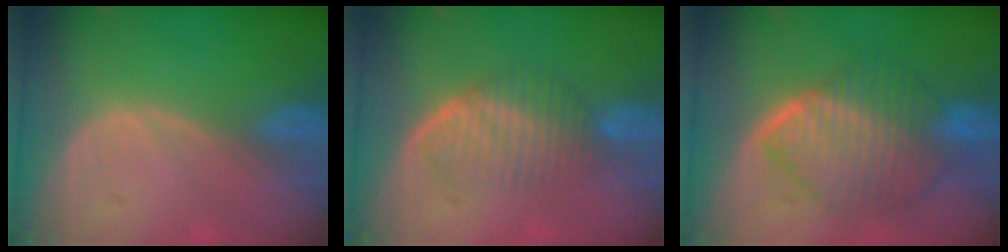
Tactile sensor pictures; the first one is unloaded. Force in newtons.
{"total": 5.9, "press": 5.8, "slide": 1.3}
{"total": 10.5, "press": 10.4, "slide": 1.0}